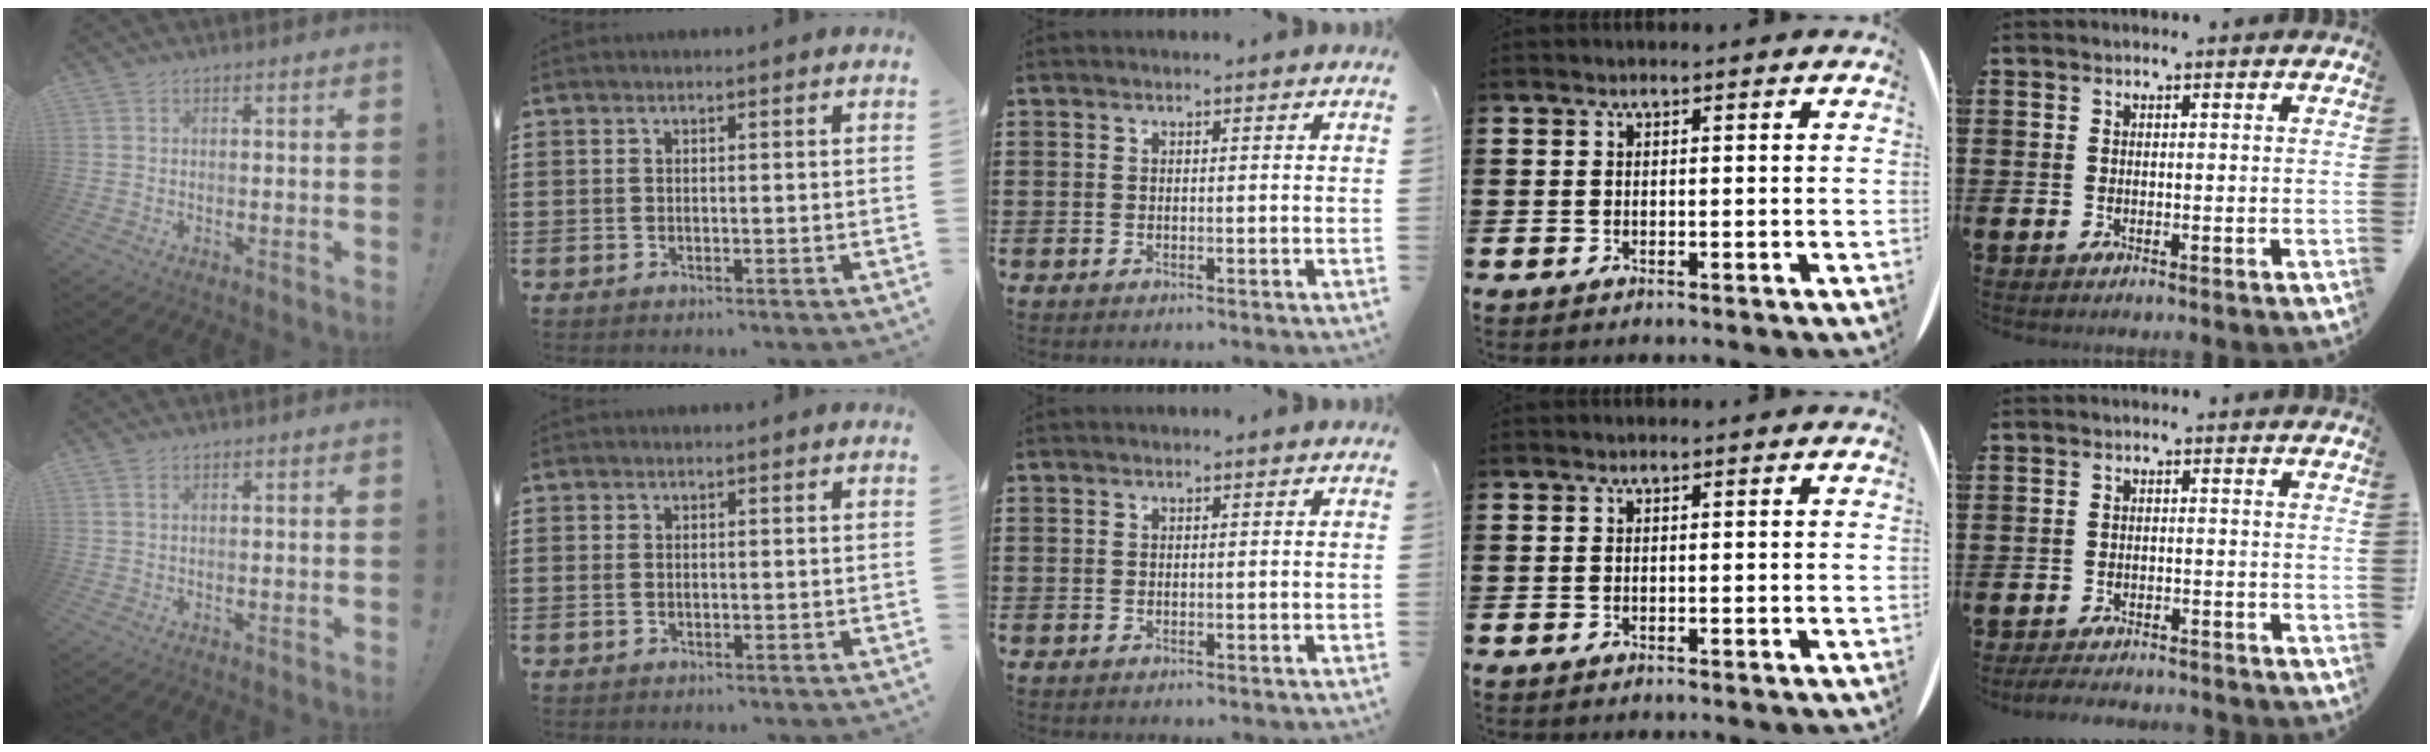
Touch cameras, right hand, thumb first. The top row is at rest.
{"thumb": {"total": 1.4, "force": [0.7, 0.6, 1.0], "torque": [-0.021, 0.001, 0.014]}, "index": {"total": 0.8, "force": [-0.1, 0.4, 0.7], "torque": [-0.016, 0.001, -0.002]}, "little": {"total": 2.1, "force": [-2.1, 0.1, 0.3], "torque": [-0.008, 0.004, -0.044]}}